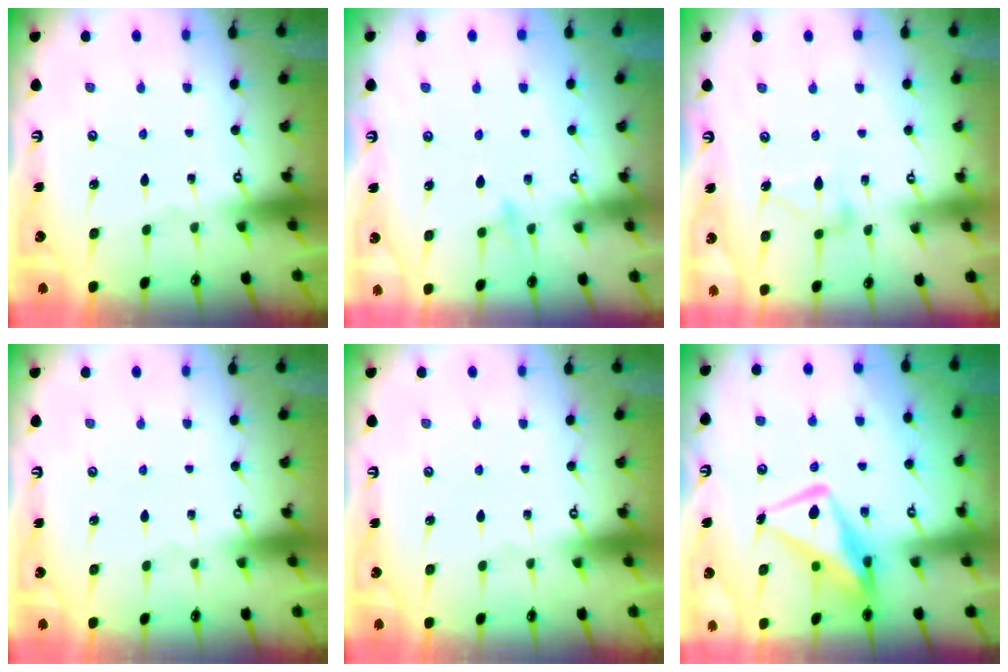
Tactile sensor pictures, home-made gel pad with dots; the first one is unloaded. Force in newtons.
{"total": 7.9, "press": 7.9, "slide": 0.6}
{"total": 11.1, "press": 11.1, "slide": 0.3}
{"total": 0.0}
{"total": 0.0}
{"total": 13.4, "press": 13.4, "slide": 1.1}